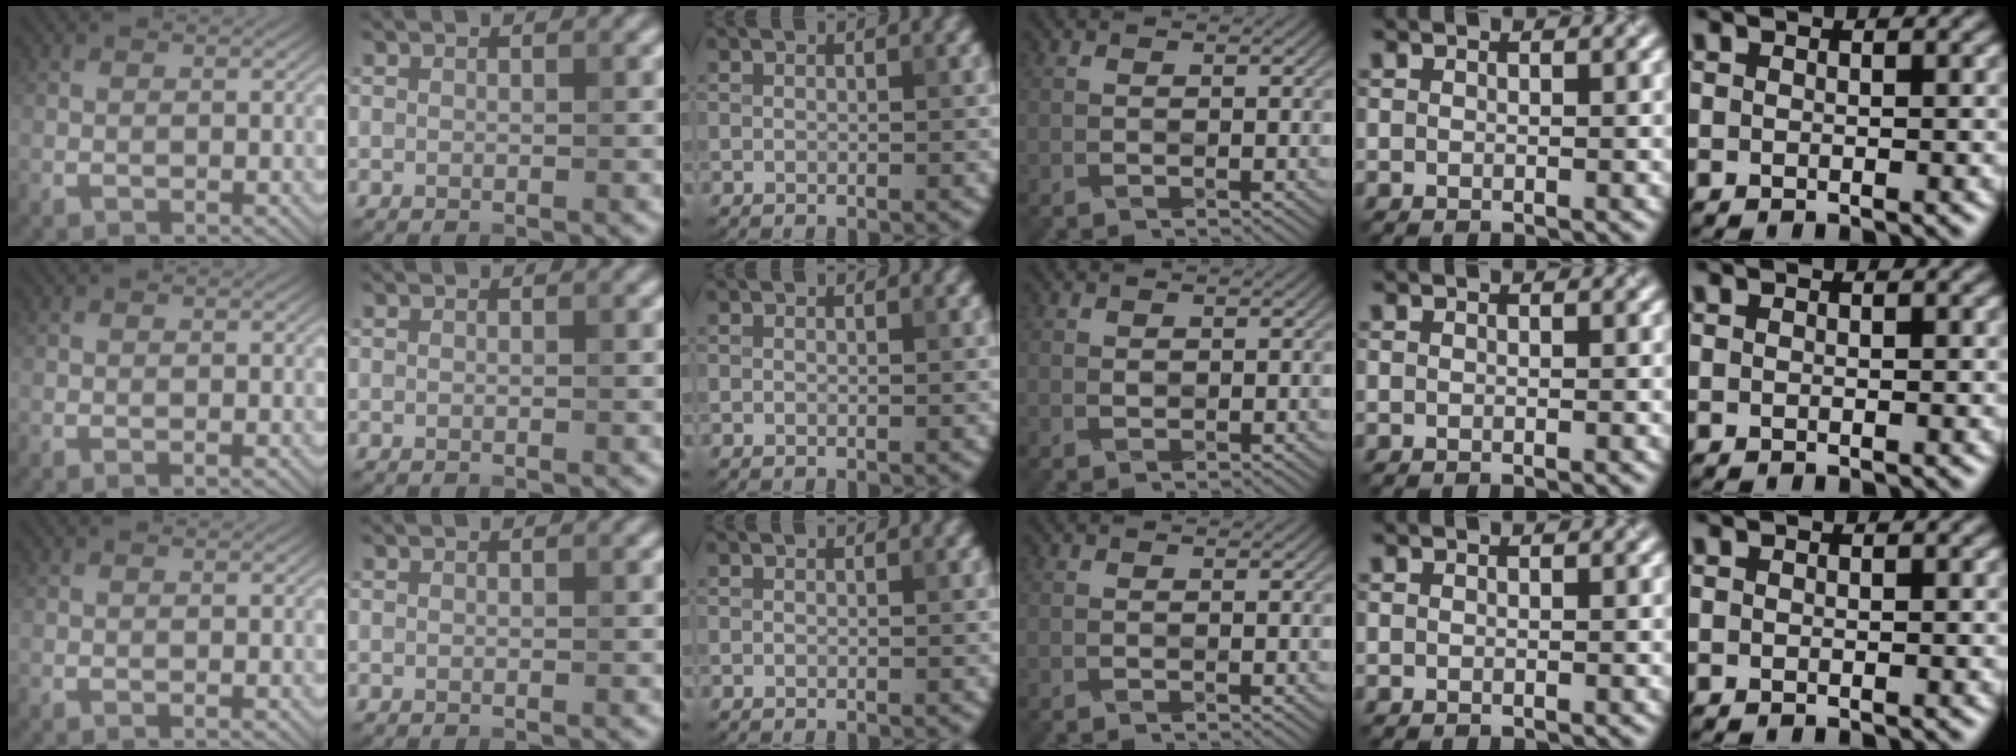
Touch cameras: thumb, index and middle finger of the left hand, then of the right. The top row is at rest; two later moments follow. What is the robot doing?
{"motion": "wrap", "object": "cellophane"}